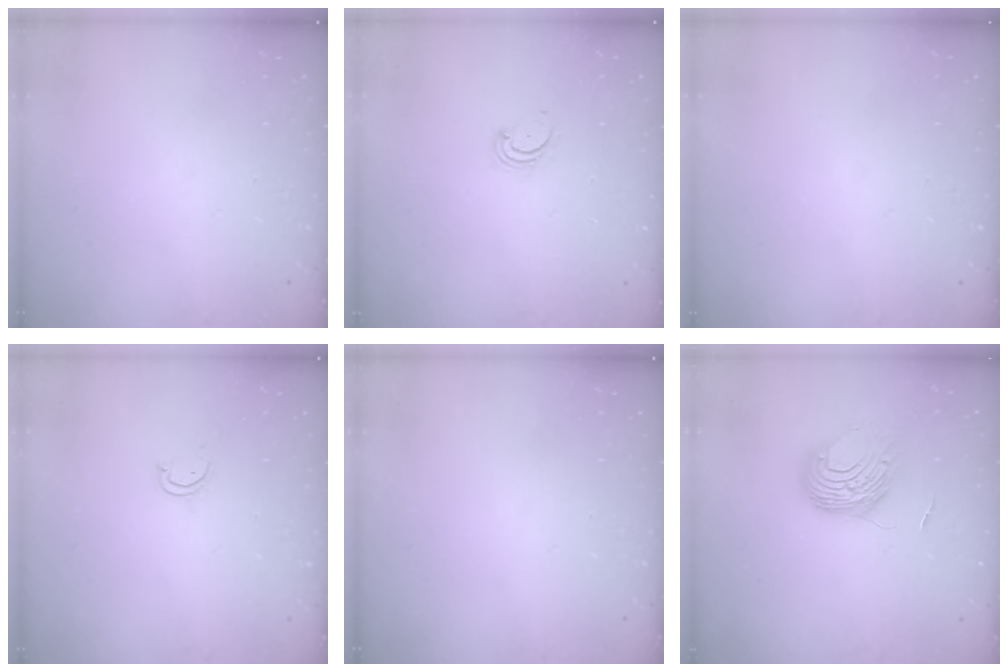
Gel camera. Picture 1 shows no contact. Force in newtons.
{"total": 2.6, "press": 2.5, "slide": 0.3}
{"total": 0.0}
{"total": 3.2, "press": 3.2, "slide": 0.2}
{"total": 0.0}
{"total": 8.8, "press": 8.8, "slide": 0.8}